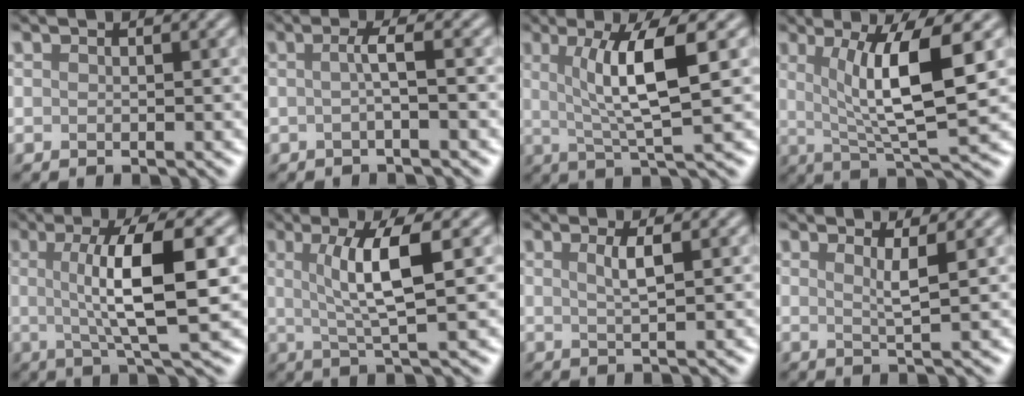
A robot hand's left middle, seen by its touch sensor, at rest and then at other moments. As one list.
[{"total": 2.1, "force": [-0.1, 0.4, 2.1], "torque": [-0.035, -0.001, -0.007]}, {"total": 6.6, "force": [1.4, 1.3, 6.3], "torque": [-0.105, 0.003, 0.027]}, {"total": 7.9, "force": [1.6, 1.7, 7.5], "torque": [-0.118, -0.007, 0.030]}, {"total": 8.5, "force": [0.9, 2.0, 8.2], "torque": [-0.118, 0.004, 0.014]}, {"total": 5.7, "force": [1.2, 1.0, 5.4], "torque": [-0.094, 0.004, 0.025]}, {"total": 2.1, "force": [0.7, 0.5, 1.9], "torque": [-0.031, 0.001, 0.008]}, {"total": 2.2, "force": [0.9, 0.5, 2.0], "torque": [-0.029, -0.004, 0.010]}]